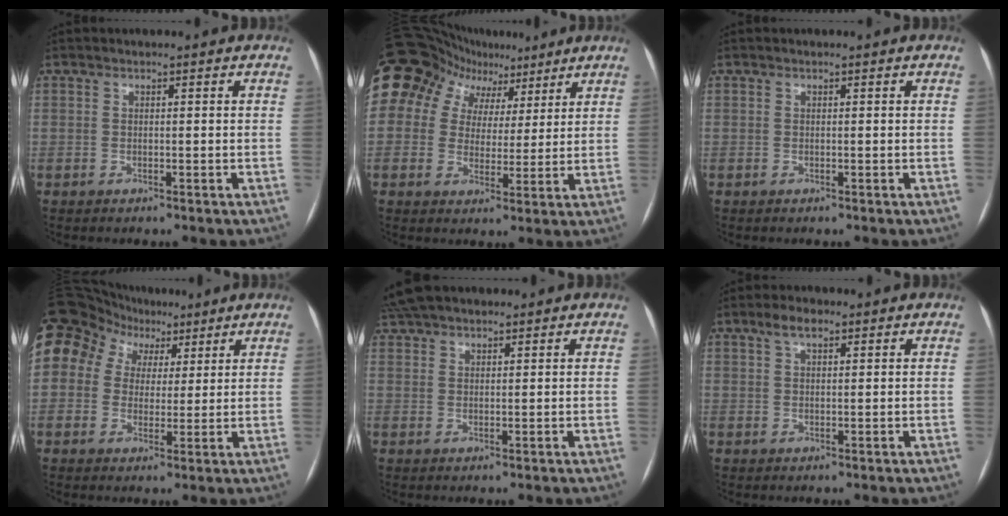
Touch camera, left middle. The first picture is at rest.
{"total": 11.8, "force": [7.2, 8.7, 3.5], "torque": [-0.063, 0.045, 0.110]}
{"total": 0.0}
{"total": 21.6, "force": [10.5, 17.0, 8.3], "torque": [-0.257, 0.097, 0.199]}
{"total": 6.5, "force": [5.6, 2.0, 2.8], "torque": [-0.054, 0.039, 0.104]}
{"total": 3.0, "force": [1.9, 1.1, 2.0], "torque": [-0.043, 0.012, 0.036]}